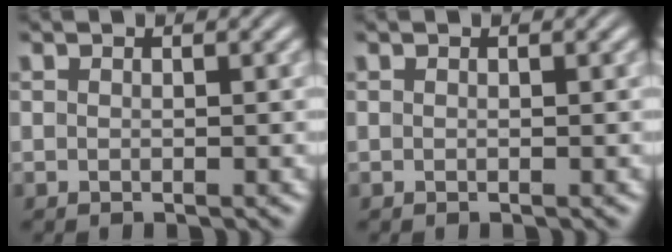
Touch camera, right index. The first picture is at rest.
{"total": 0.0}